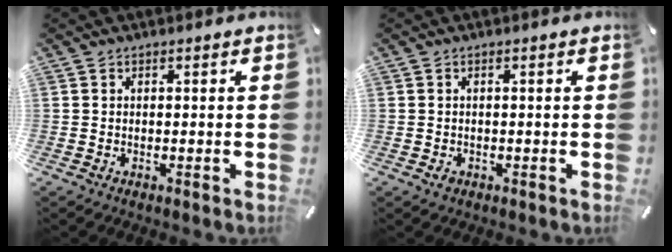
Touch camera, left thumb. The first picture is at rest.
{"total": 1.0, "force": [-0.2, 0.7, 0.8], "torque": [-0.015, 0.001, -0.004]}